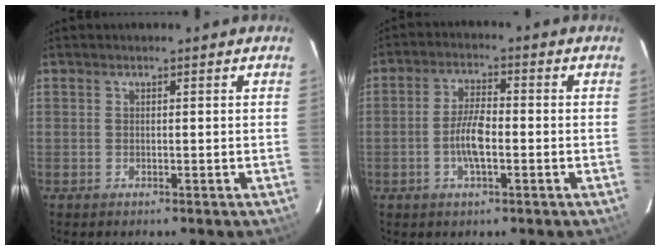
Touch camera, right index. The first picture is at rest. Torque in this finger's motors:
{"motor_torque": [0.97, -0.45, 0.19, 0.07]}